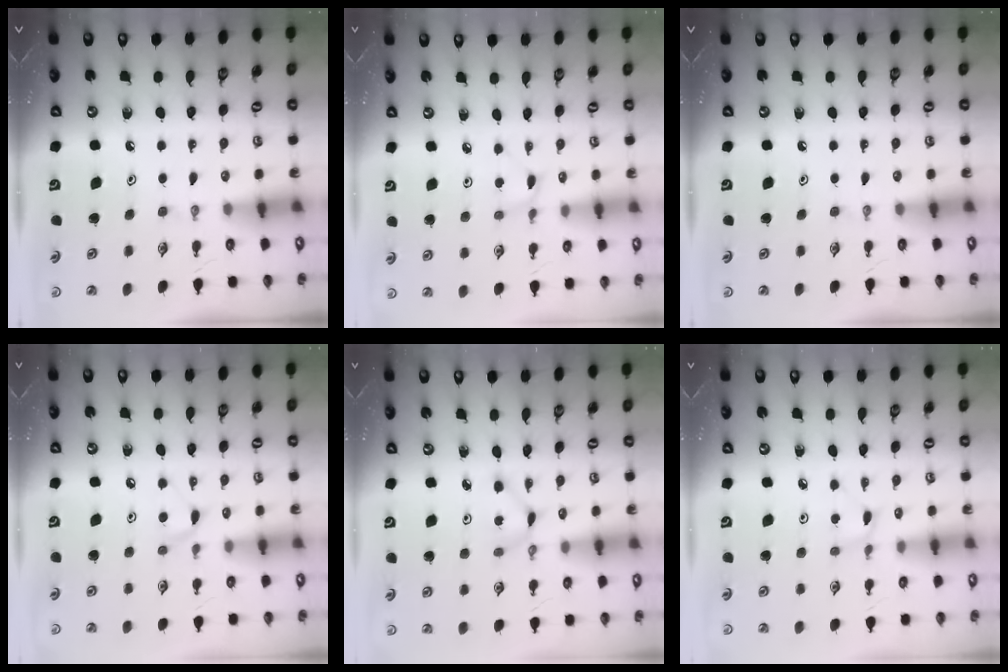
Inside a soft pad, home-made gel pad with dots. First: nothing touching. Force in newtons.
{"total": 2.1, "press": 2.1, "slide": 0.2}
{"total": 0.0}
{"total": 5.4, "press": 5.4, "slide": 0.7}
{"total": 2.8, "press": 2.8, "slide": 0.3}
{"total": 2.1, "press": 2.1, "slide": 0.2}